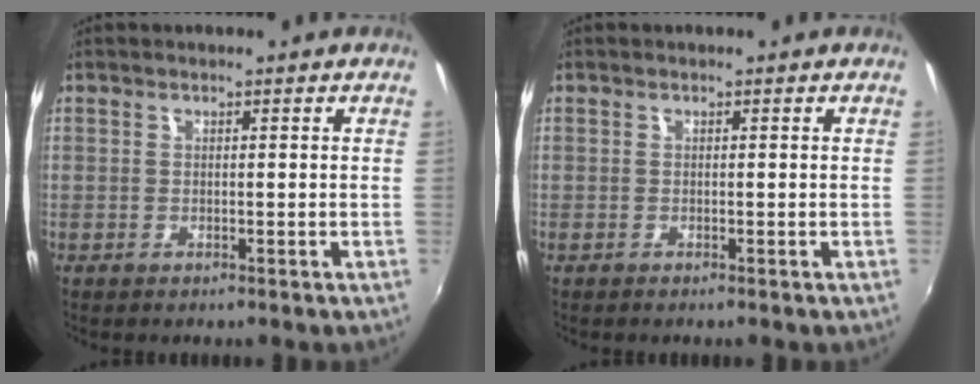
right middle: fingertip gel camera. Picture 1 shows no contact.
{"total": 0.0}